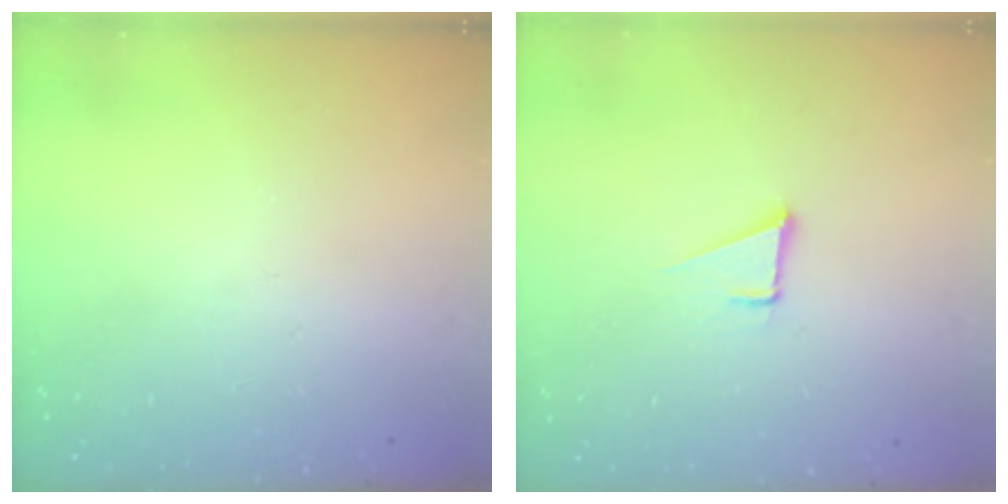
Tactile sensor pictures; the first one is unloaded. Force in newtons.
{"total": 3.4, "press": 2.4, "slide": 2.4}